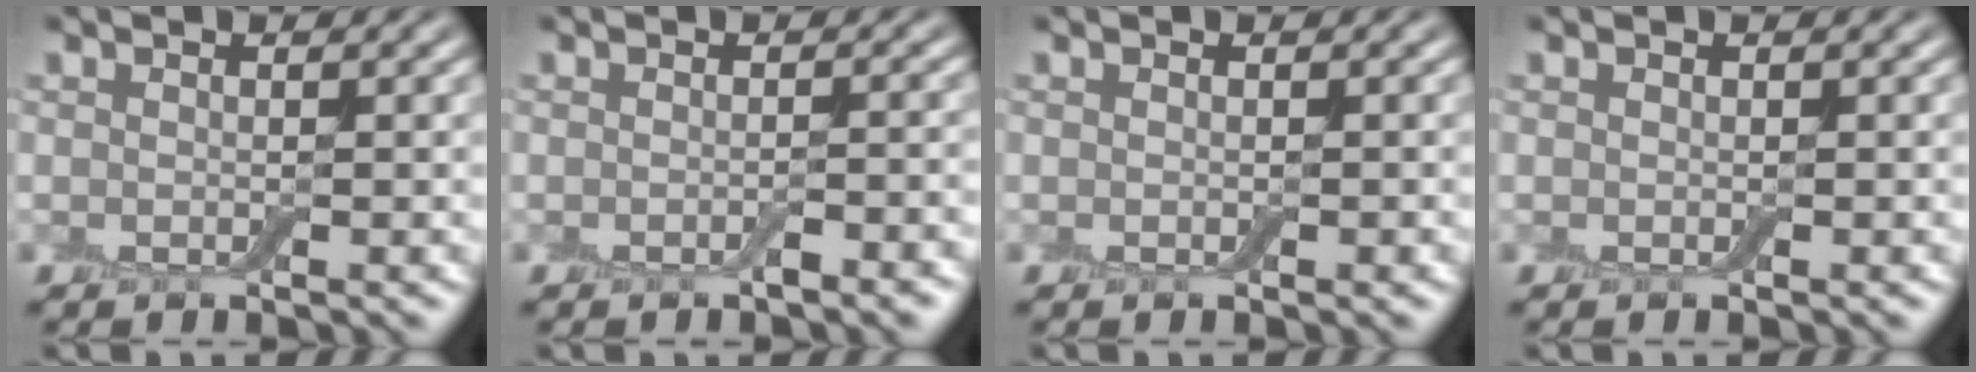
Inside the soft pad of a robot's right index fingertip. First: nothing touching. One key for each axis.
{"total": 1.3, "fx": -0.7, "fy": 0.3, "fz": 1.0, "tx": -0.014, "ty": -0.002, "tz": -0.012}
{"total": 0.0}
{"total": 0.0}